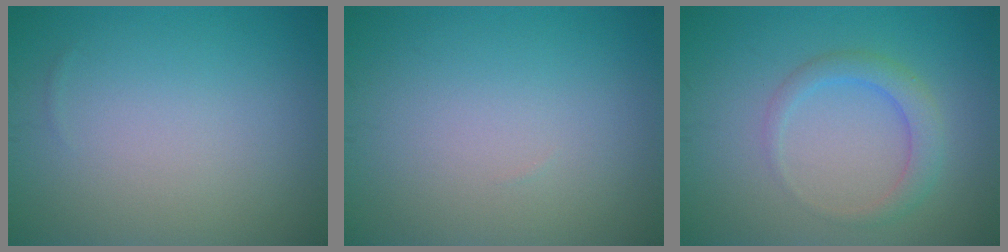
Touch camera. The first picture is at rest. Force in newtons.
{"total": 0.0}
{"total": 2.6, "press": 2.6, "slide": 0.1}